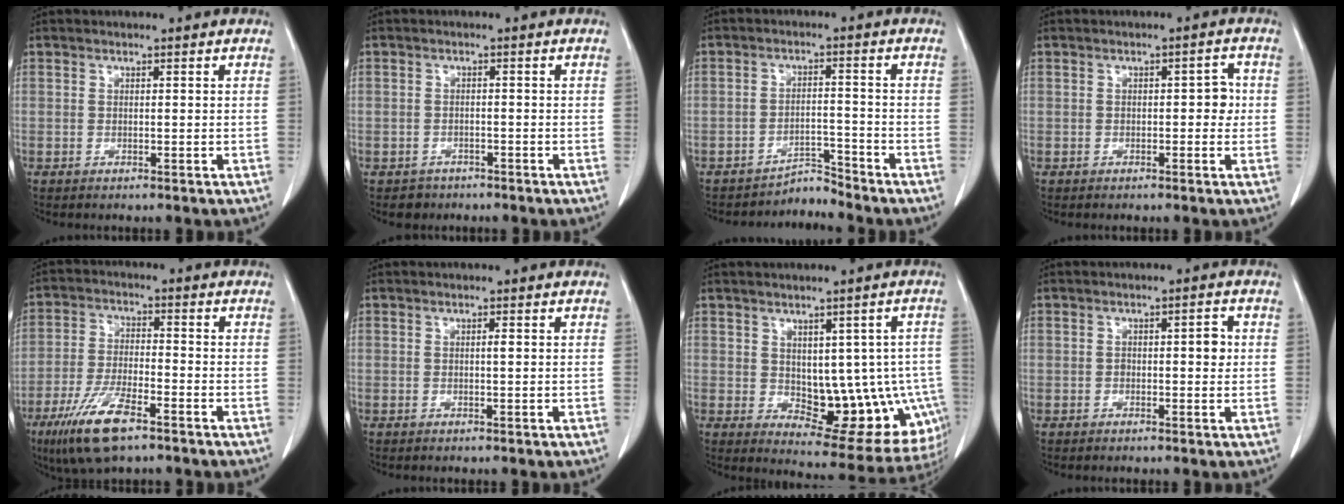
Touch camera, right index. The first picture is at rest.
{"total": 2.3, "force": [-1.5, 1.8, -0.3], "torque": [0.000, 0.009, -0.025]}
{"total": 3.3, "force": [-3.1, 0.0, -1.2], "torque": [0.027, 0.008, -0.046]}
{"total": 3.0, "force": [-0.2, 1.4, 2.6], "torque": [-0.026, 0.015, -0.004]}
{"total": 10.4, "force": [-6.5, 2.5, 7.7], "torque": [-0.159, -0.019, -0.116]}
{"total": 0.6, "force": [0.0, 0.0, 0.6], "torque": [-0.011, 0.000, 0.000]}
{"total": 15.3, "force": [-2.2, 8.1, 12.9], "torque": [-0.118, 0.012, -0.006]}
{"total": 2.8, "force": [0.1, 1.1, 2.6], "torque": [-0.036, 0.010, 0.001]}